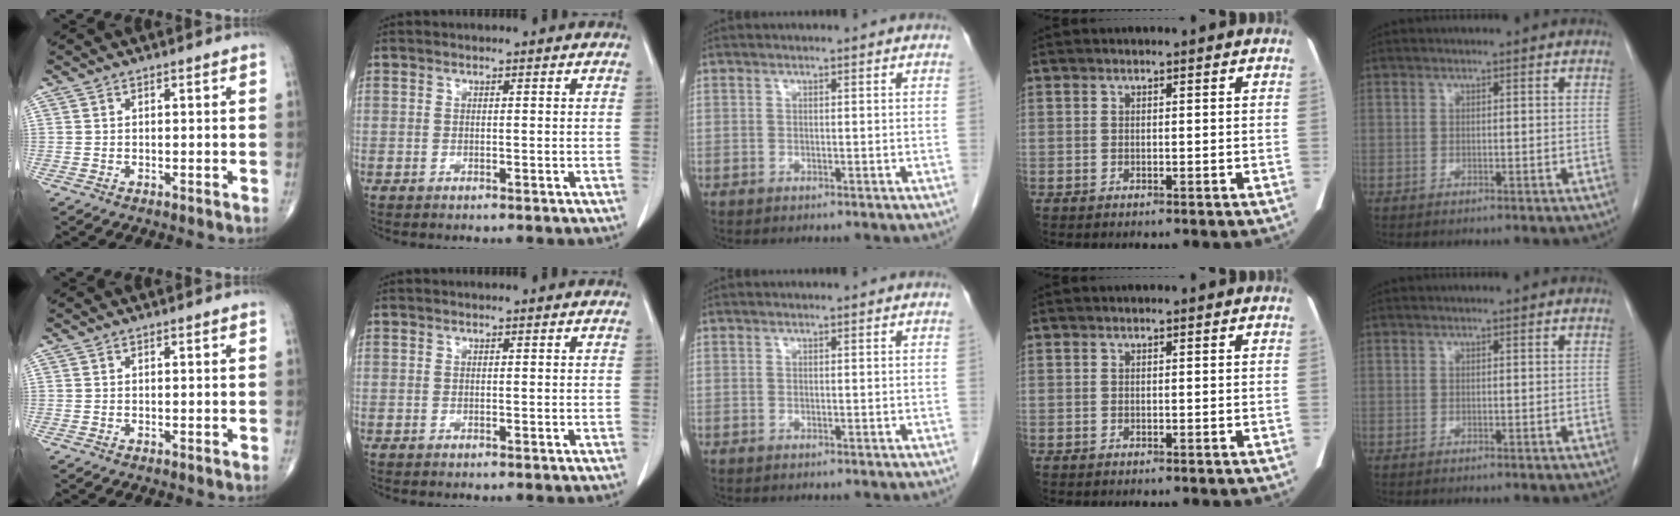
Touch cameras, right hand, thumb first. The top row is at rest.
{}